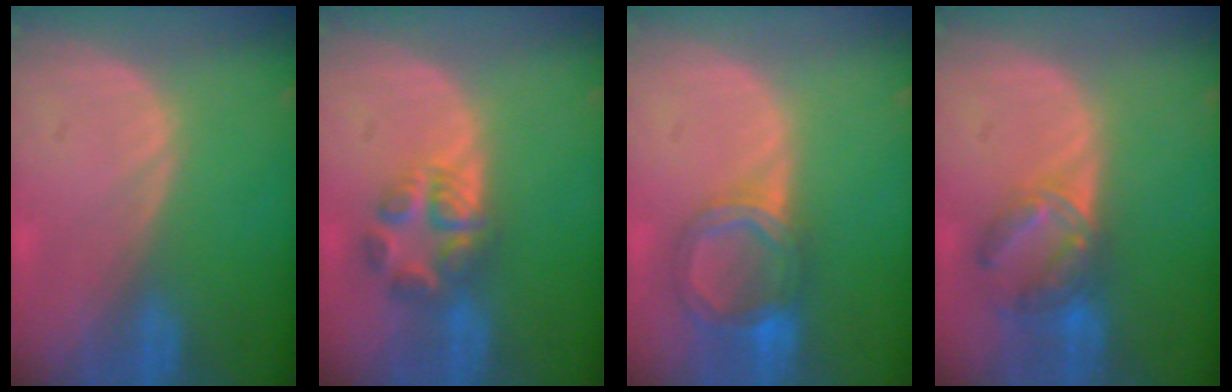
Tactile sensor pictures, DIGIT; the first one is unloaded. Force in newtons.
{"total": 5.5, "press": 5.5, "slide": 0.9}
{"total": 6.4, "press": 5.9, "slide": 2.7}
{"total": 7.1, "press": 6.2, "slide": 3.6}